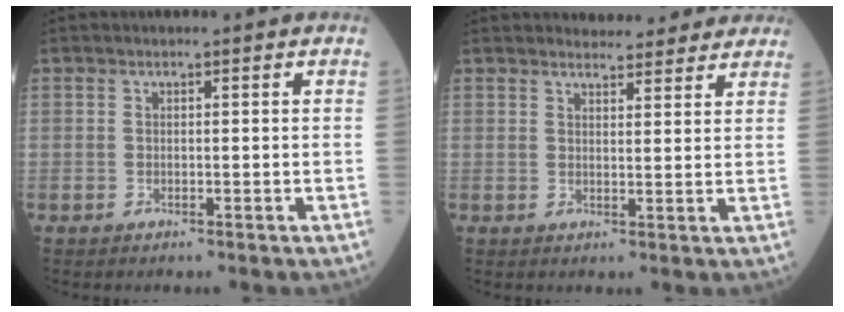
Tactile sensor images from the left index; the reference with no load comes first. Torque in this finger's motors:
{"motor_torque": [0.57, -1.51, -0.37, 0.00]}